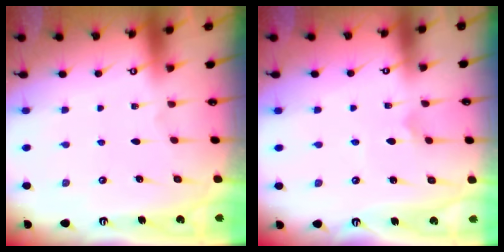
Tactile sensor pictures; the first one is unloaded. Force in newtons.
{"total": 2.3, "press": 2.3, "slide": 0.2}